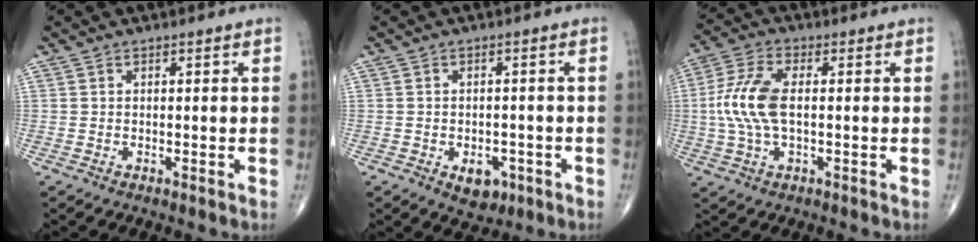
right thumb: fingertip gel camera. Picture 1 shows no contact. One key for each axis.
{"total": 4.9, "fx": -2.1, "fy": 3.2, "fz": 3.0, "tx": -0.022, "ty": 0.009, "tz": -0.020}
{"total": 10.0, "fx": 0.1, "fy": 4.8, "fz": 8.8, "tx": -0.208, "ty": 0.015, "tz": 0.000}